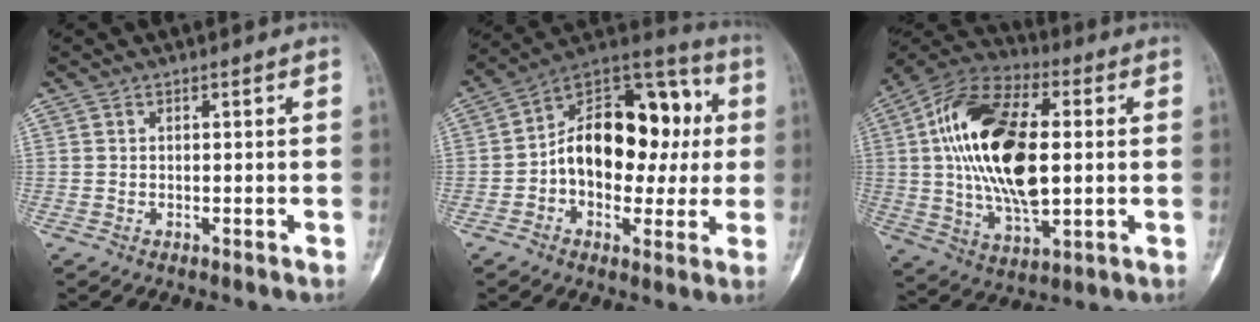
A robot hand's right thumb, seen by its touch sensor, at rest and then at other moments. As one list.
[{"total": 21.0, "force": [0.8, 13.3, 16.2], "torque": [-0.201, 0.043, 0.005]}, {"total": 23.2, "force": [2.1, 11.8, 19.8], "torque": [-0.370, 0.003, 0.033]}]